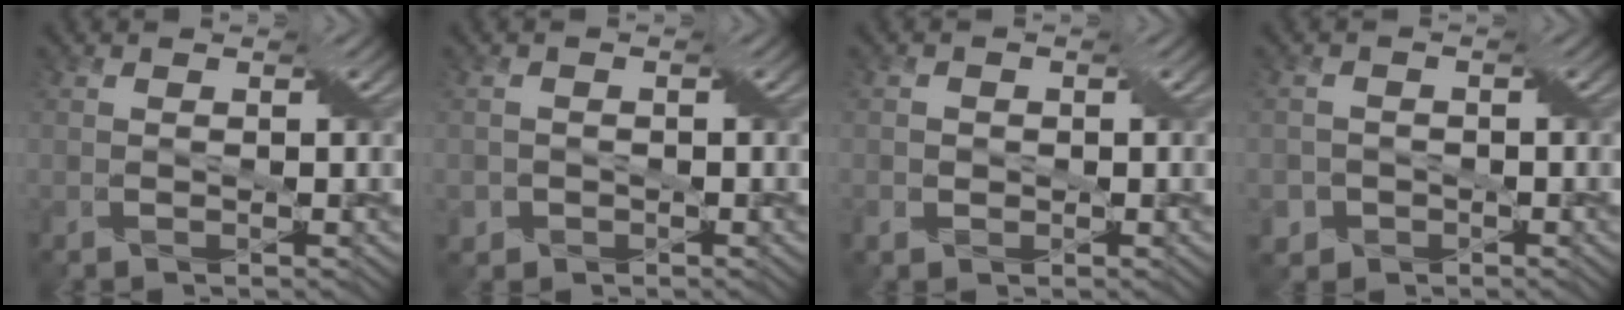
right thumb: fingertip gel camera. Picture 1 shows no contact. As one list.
[{"total": 1.4, "force": [-0.6, 1.3, 0.1], "torque": [0.001, -0.003, -0.011]}, {"total": 1.4, "force": [-0.2, 1.4, 0.1], "torque": [0.004, 0.001, -0.005]}, {"total": 2.5, "force": [-1.3, 2.1, 0.3], "torque": [-0.003, 0.001, -0.025]}]